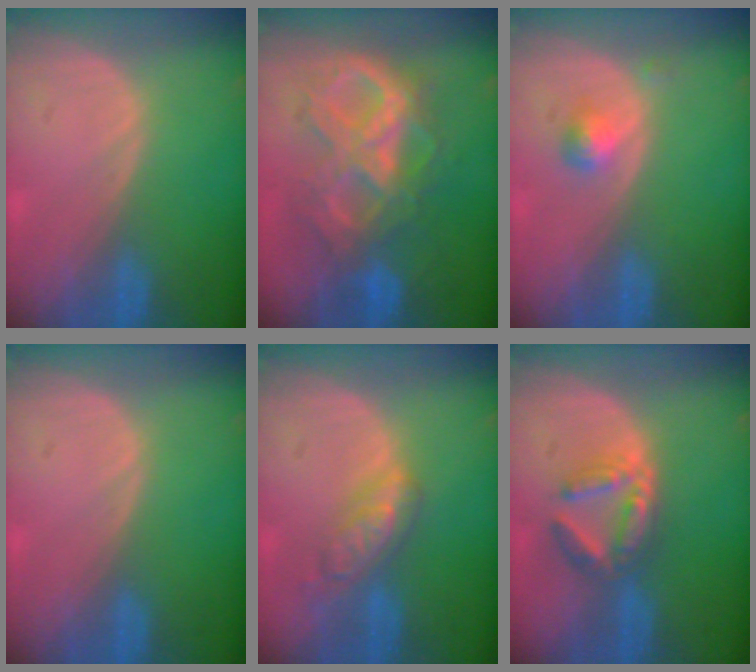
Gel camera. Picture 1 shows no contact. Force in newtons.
{"total": 10.5, "press": 10.4, "slide": 1.3}
{"total": 2.2, "press": 2.2, "slide": 0.2}
{"total": 0.0}
{"total": 5.9, "press": 5.1, "slide": 2.9}
{"total": 5.8, "press": 5.5, "slide": 1.8}